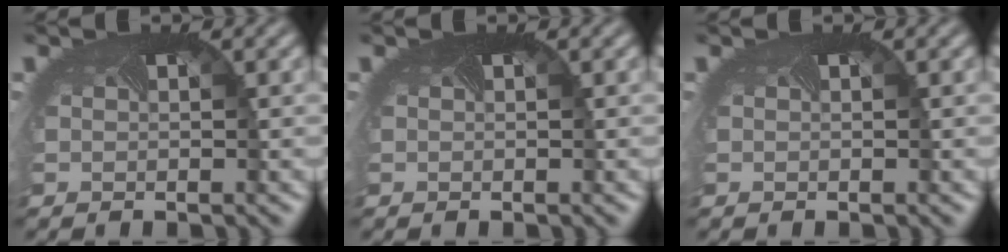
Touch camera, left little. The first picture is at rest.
{"total": 0.0}
{"total": 0.0}